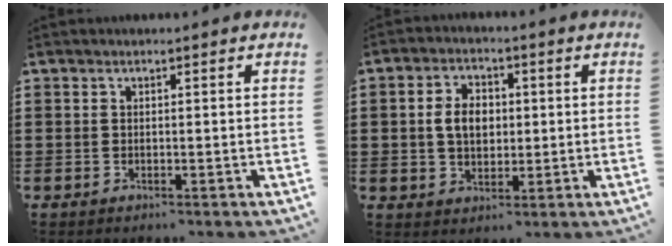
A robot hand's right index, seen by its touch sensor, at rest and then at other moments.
{"total": 5.2, "force": [0.3, 3.5, 3.9], "torque": [-0.082, 0.007, -0.002]}